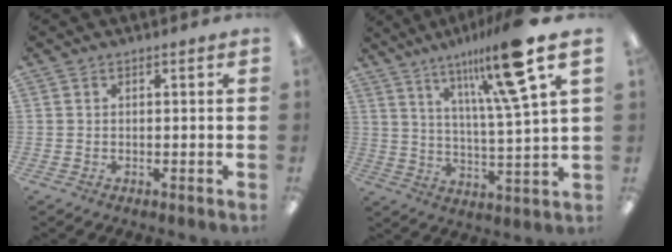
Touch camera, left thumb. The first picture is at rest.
{"total": 17.3, "force": [11.0, 1.8, 13.3], "torque": [-0.216, -0.052, 0.161]}